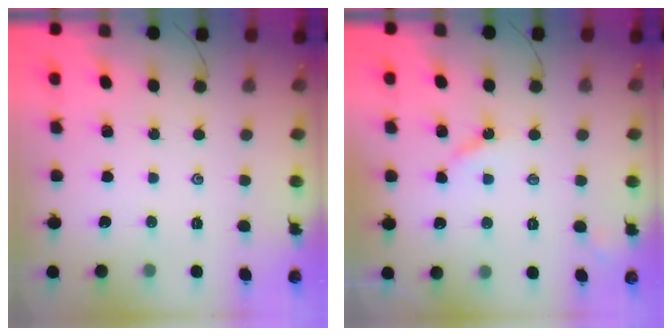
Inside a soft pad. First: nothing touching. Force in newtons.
{"total": 3.8, "press": 3.8, "slide": 0.3}